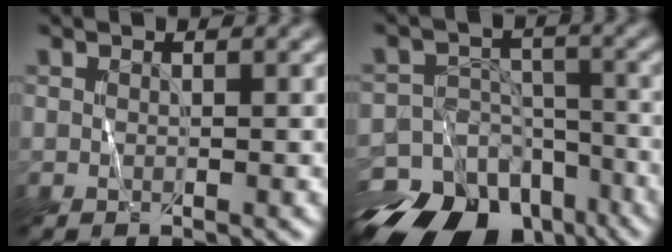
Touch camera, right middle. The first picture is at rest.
{"total": 18.2, "force": [-13.1, 11.0, 6.2], "torque": [-0.116, -0.049, -0.195]}